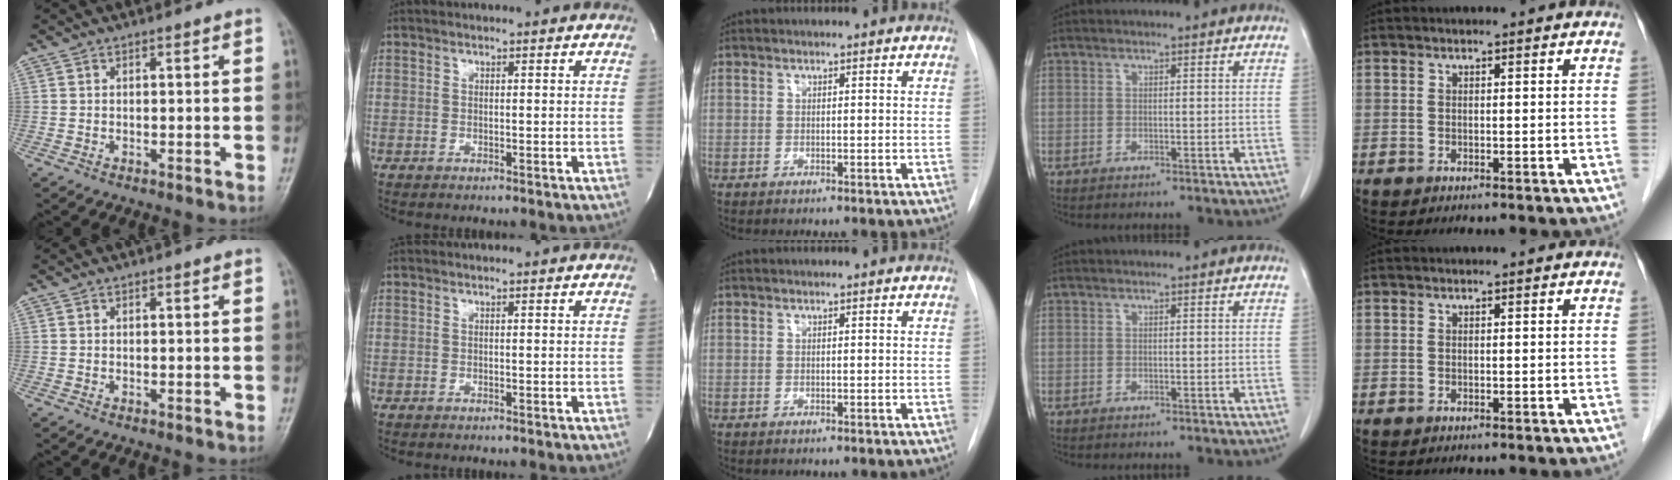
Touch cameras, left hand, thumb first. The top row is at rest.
{}